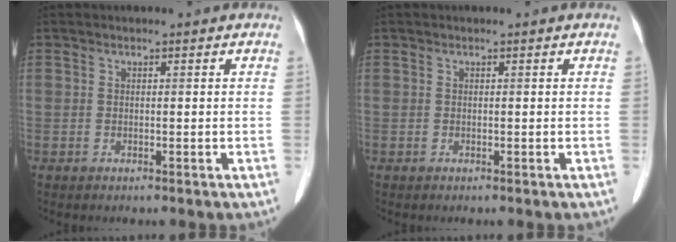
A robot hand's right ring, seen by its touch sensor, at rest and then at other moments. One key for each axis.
{"total": 0.0}